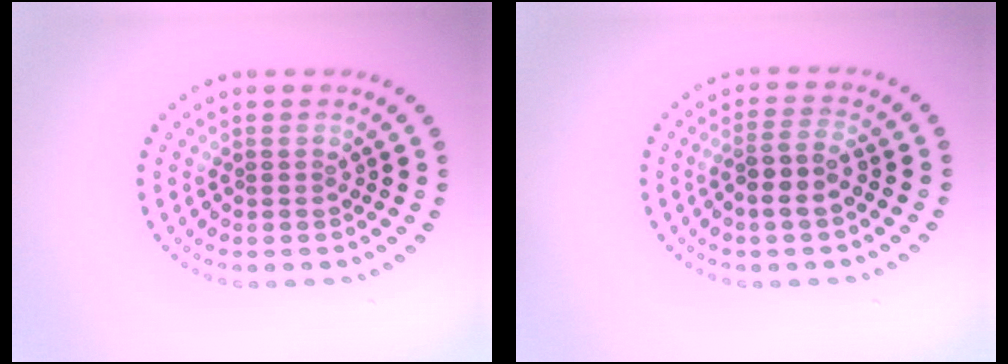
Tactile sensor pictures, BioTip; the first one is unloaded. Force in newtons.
{"total": 2.6, "press": 2.2, "slide": 1.3}